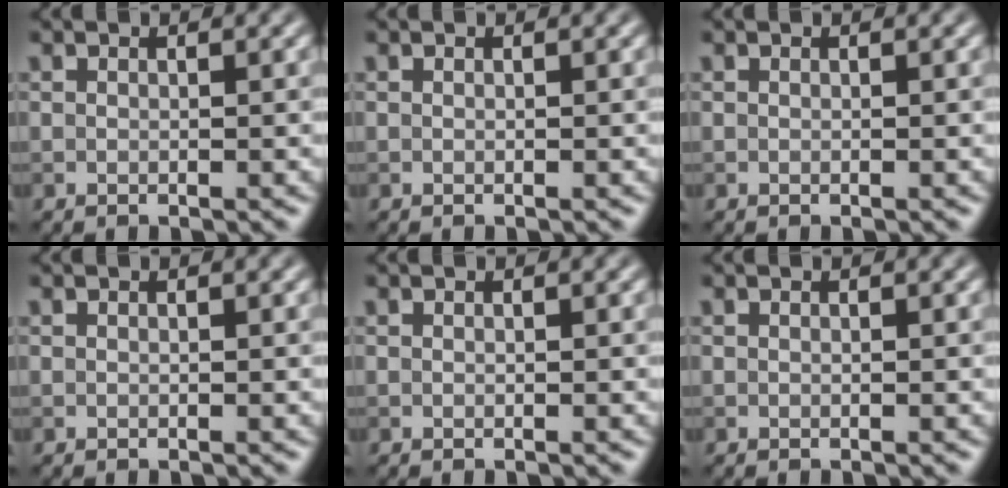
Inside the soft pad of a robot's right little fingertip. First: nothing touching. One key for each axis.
{"total": 0.0}
{"total": 0.0}
{"total": 0.0}
{"total": 0.0}
{"total": 0.0}